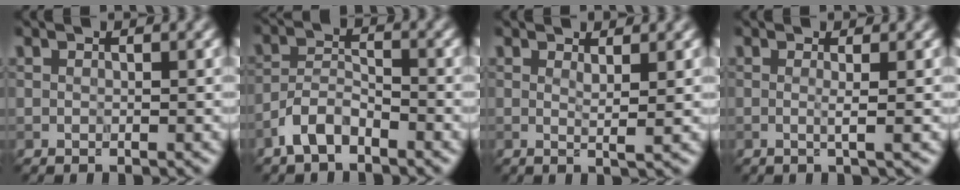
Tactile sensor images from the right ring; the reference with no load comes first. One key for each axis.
{"total": 3.2, "fx": -2.4, "fy": 1.3, "fz": 1.6, "tx": -0.032, "ty": 0.012, "tz": -0.055}
{"total": 1.5, "fx": 0.6, "fy": 0.2, "fz": 1.3, "tx": -0.020, "ty": -0.001, "tz": 0.008}
{"total": 1.6, "fx": 0.2, "fy": 0.5, "fz": 1.5, "tx": -0.017, "ty": 0.000, "tz": -0.016}